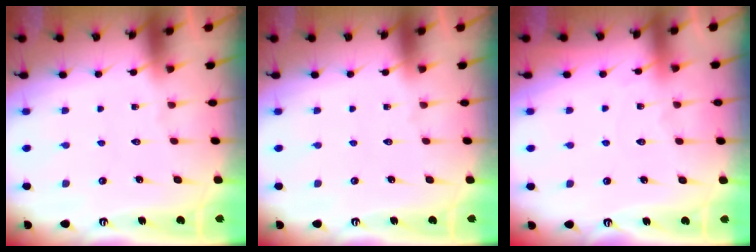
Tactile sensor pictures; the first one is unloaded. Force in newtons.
{"total": 0.0}
{"total": 5.4, "press": 5.4, "slide": 0.7}